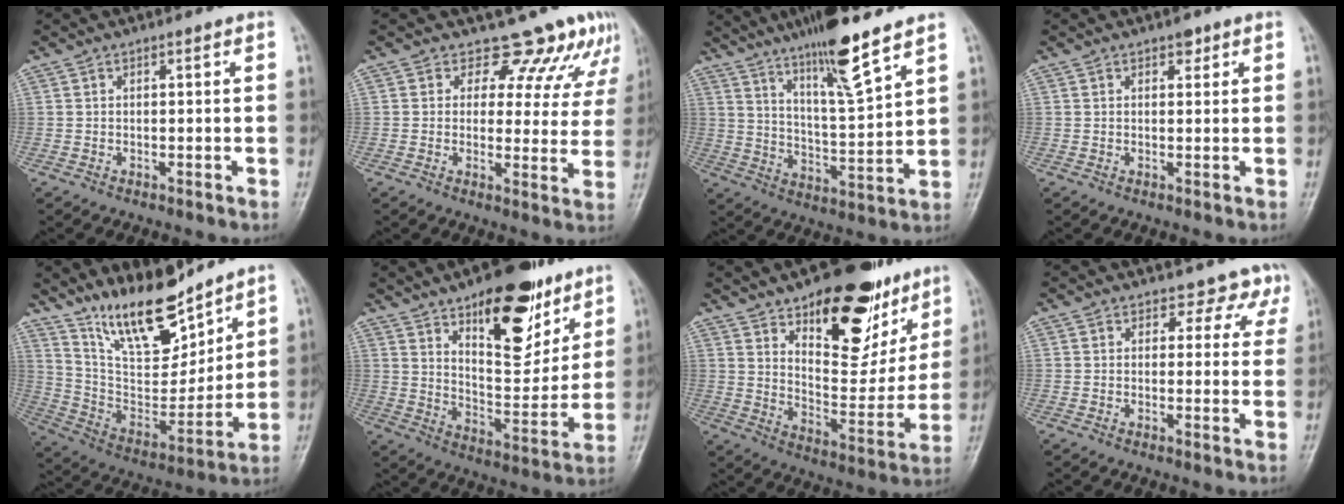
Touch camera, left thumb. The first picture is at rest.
{"total": 10.8, "force": [9.1, 5.4, 2.0], "torque": [0.024, -0.051, 0.086]}
{"total": 14.1, "force": [9.8, 1.3, 10.0], "torque": [-0.169, -0.059, 0.174]}
{"total": 1.6, "force": [1.0, 0.9, 0.9], "torque": [-0.002, -0.003, 0.011]}
{"total": 16.7, "force": [13.2, 5.6, 8.7], "torque": [-0.107, -0.084, 0.250]}
{"total": 19.2, "force": [11.4, 8.2, 13.1], "torque": [-0.142, -0.071, 0.182]}
{"total": 22.5, "force": [13.4, 10.5, 14.7], "torque": [-0.151, -0.073, 0.208]}
{"total": 5.0, "force": [3.9, 3.0, 0.2], "torque": [0.034, -0.021, 0.027]}